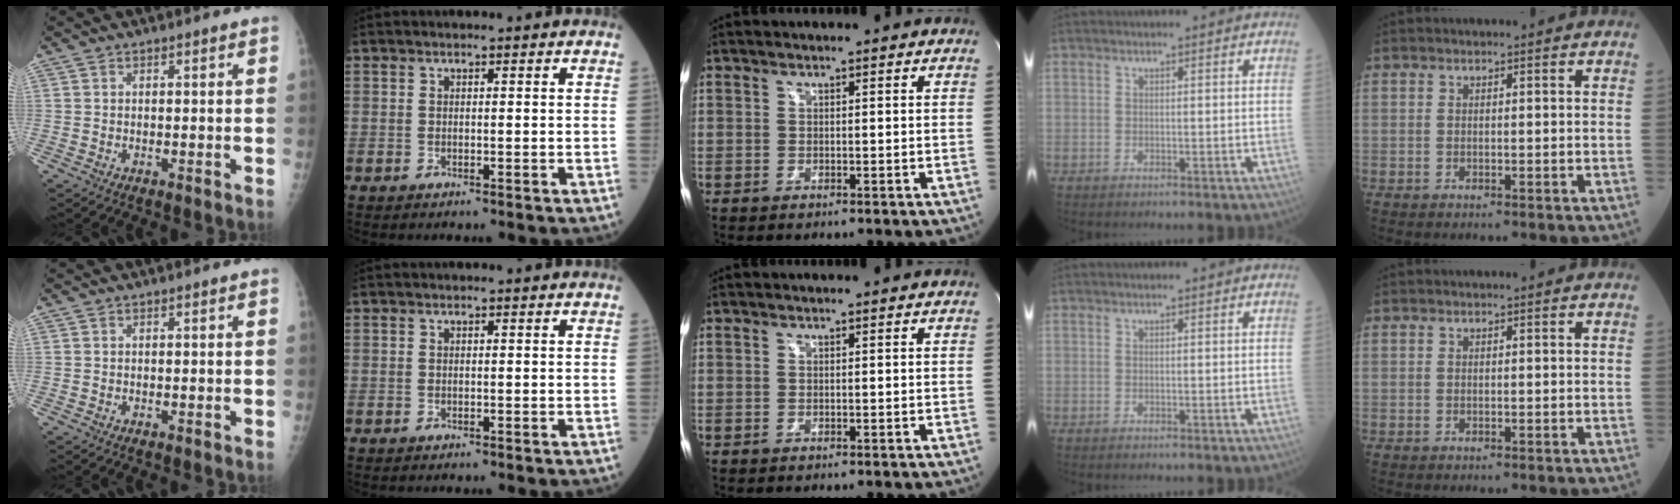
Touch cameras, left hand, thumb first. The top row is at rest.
{}